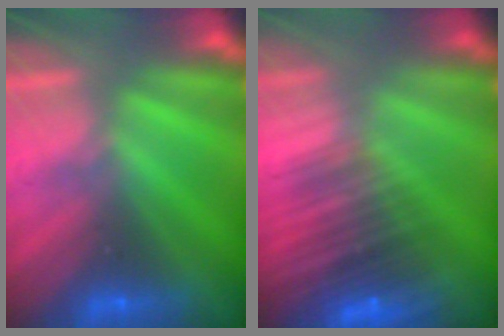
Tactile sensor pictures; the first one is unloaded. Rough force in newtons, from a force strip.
{"total": 7.1}